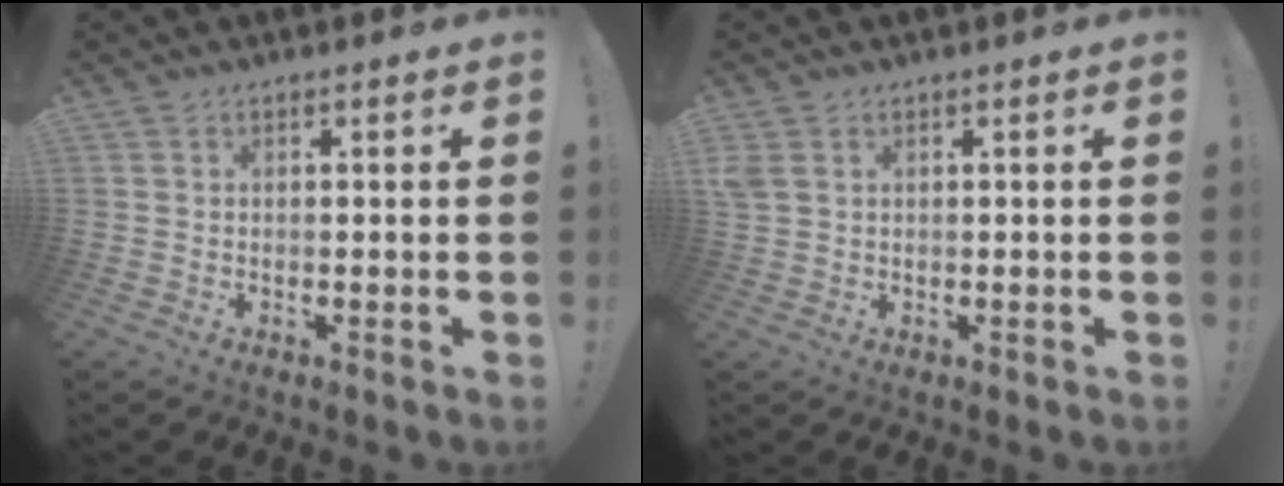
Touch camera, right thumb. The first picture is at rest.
{"total": 2.6, "force": [0.9, 1.4, 2.0], "torque": [-0.038, 0.004, 0.019]}